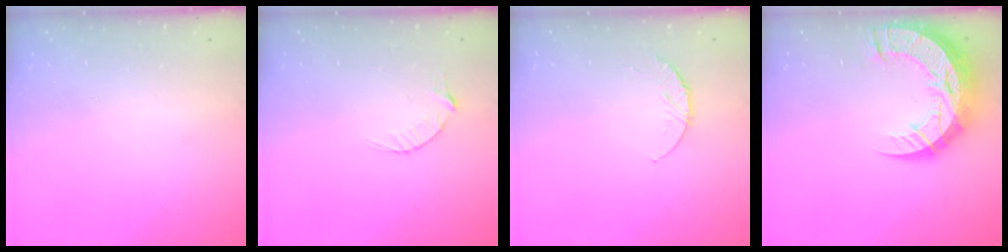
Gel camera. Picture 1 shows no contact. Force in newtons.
{"total": 3.4, "press": 3.4, "slide": 0.4}
{"total": 5.7, "press": 5.7, "slide": 0.7}
{"total": 19.2, "press": 19.1, "slide": 1.4}